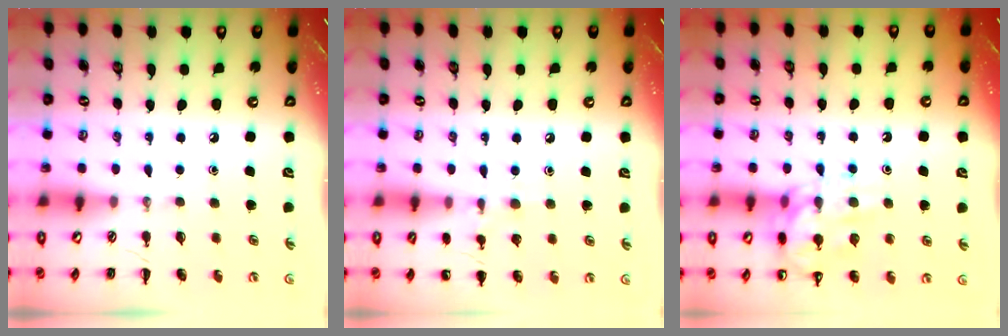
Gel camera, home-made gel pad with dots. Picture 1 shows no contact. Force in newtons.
{"total": 6.9, "press": 6.7, "slide": 1.9}
{"total": 14.7, "press": 14.5, "slide": 2.2}